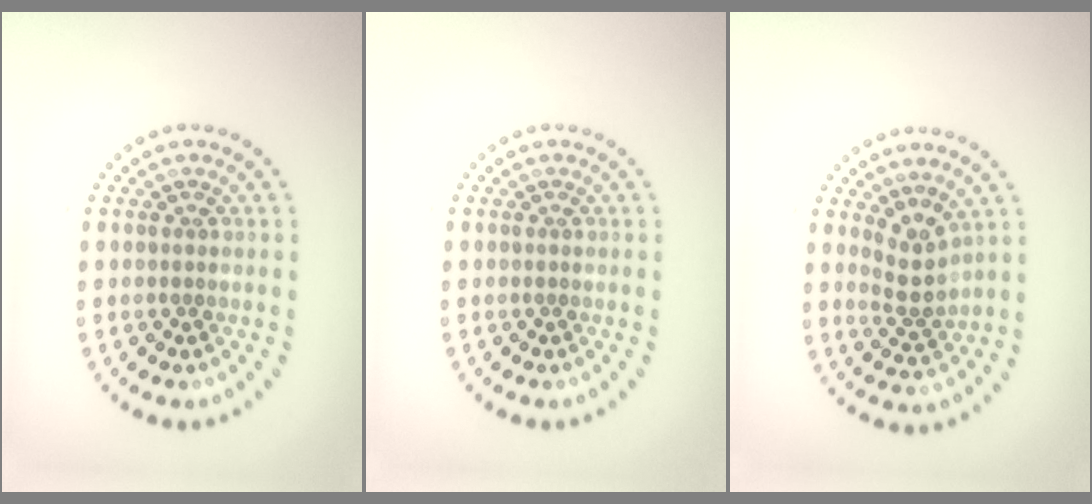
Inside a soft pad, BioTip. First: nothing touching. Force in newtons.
{"total": 0.0}
{"total": 2.3, "press": 1.8, "slide": 1.4}